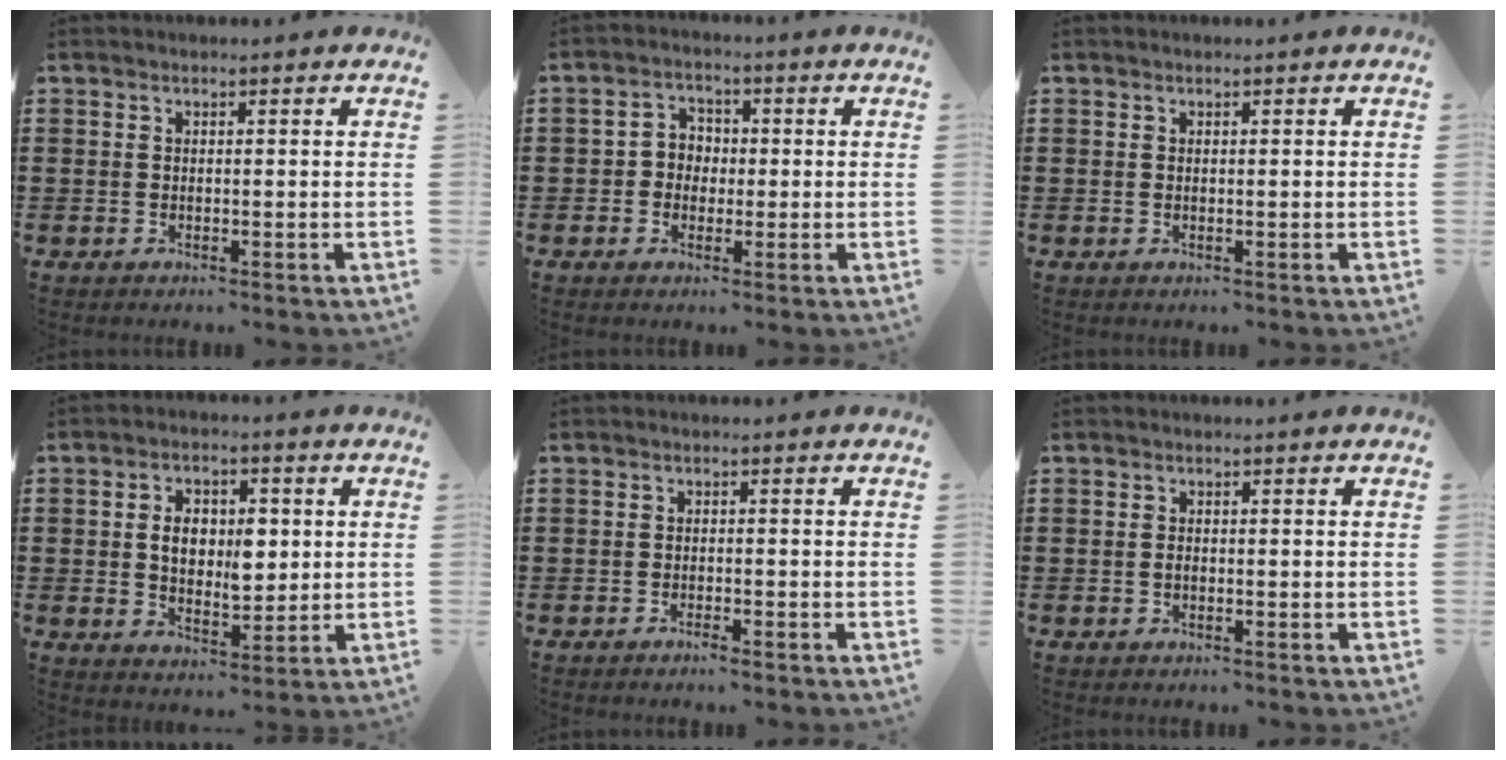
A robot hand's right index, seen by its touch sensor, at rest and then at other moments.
{"total": 3.5, "force": [-0.8, 3.2, 1.2], "torque": [-0.035, 0.011, -0.022]}
{"total": 0.0}
{"total": 7.0, "force": [0.9, 4.3, 5.4], "torque": [-0.100, 0.009, 0.010]}
{"total": 0.9, "force": [-0.9, 0.1, 0.3], "torque": [-0.008, -0.002, -0.016]}
{"total": 0.7, "force": [-0.3, 0.4, 0.6], "torque": [-0.014, -0.004, -0.005]}